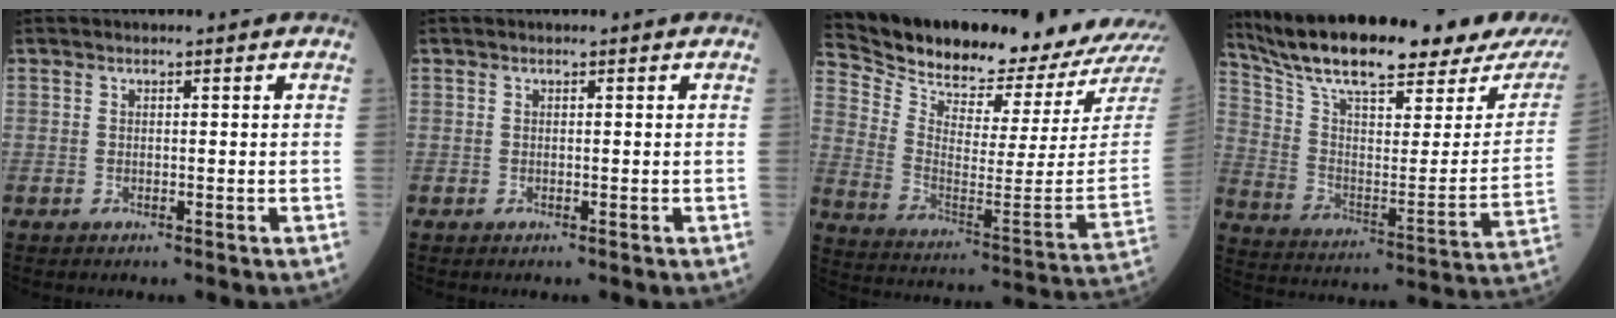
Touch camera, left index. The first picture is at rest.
{"total": 0.0}
{"total": 22.3, "force": [21.3, 1.0, 6.6], "torque": [-0.142, -0.096, 0.311]}
{"total": 27.2, "force": [22.6, 4.3, 14.5], "torque": [-0.246, -0.036, 0.326]}